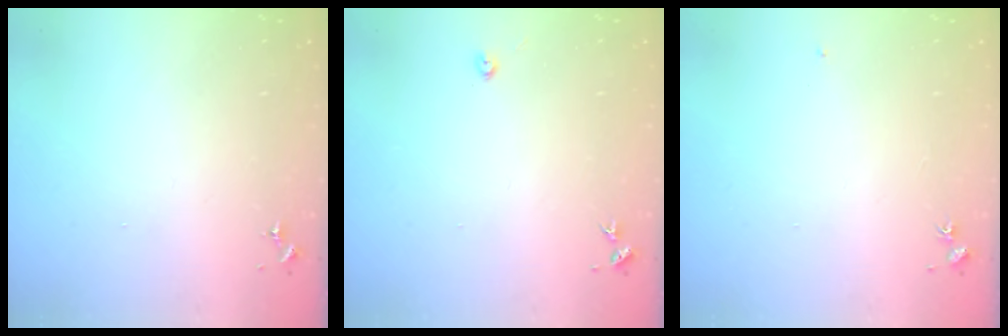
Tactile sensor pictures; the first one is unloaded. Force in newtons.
{"total": 2.2, "press": 2.2, "slide": 0.3}
{"total": 4.4, "press": 4.4, "slide": 0.5}